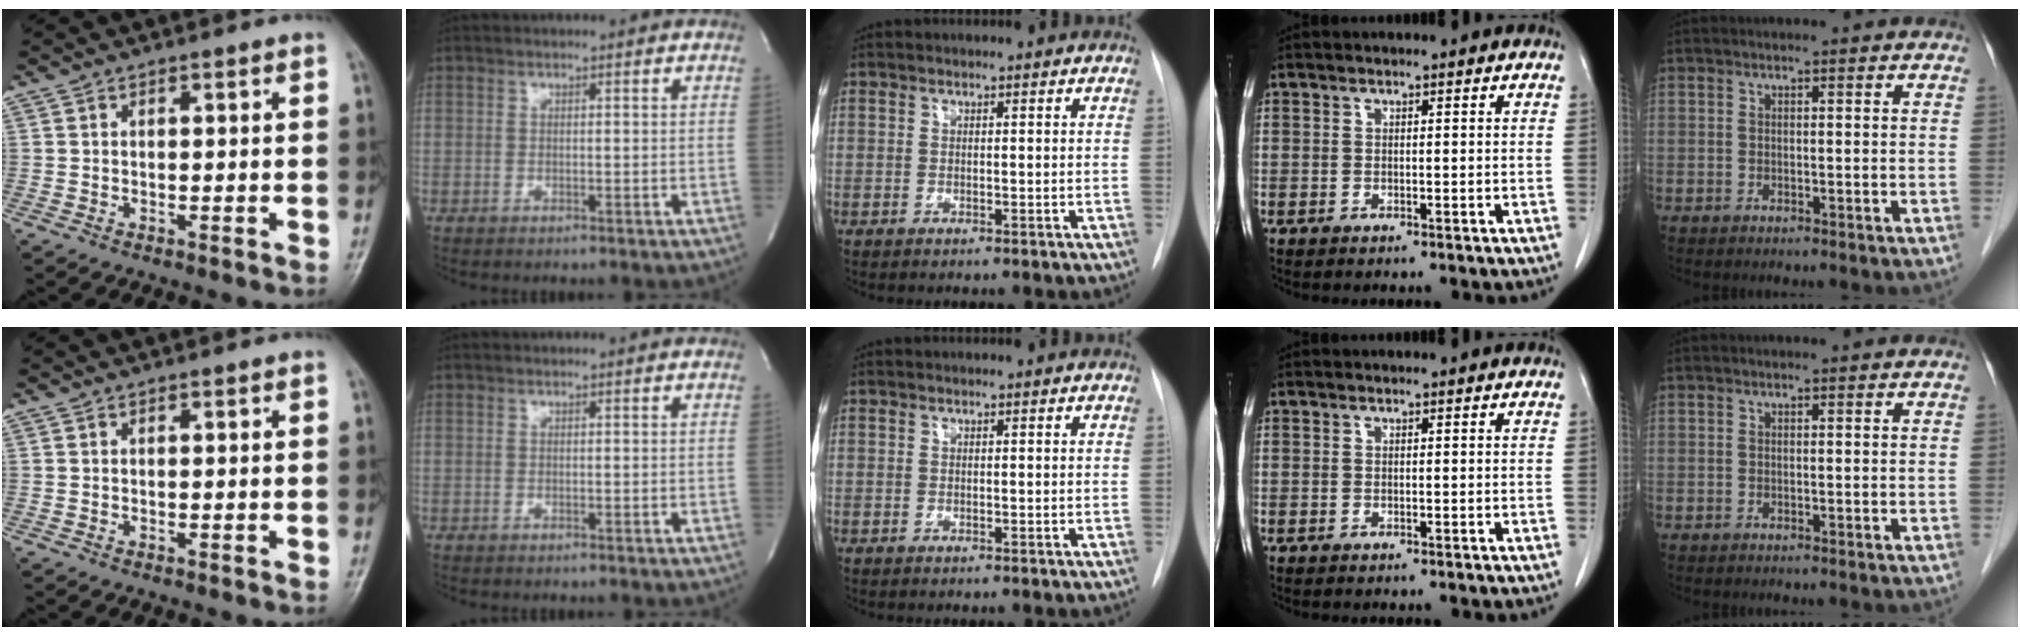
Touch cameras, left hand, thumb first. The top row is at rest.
{}